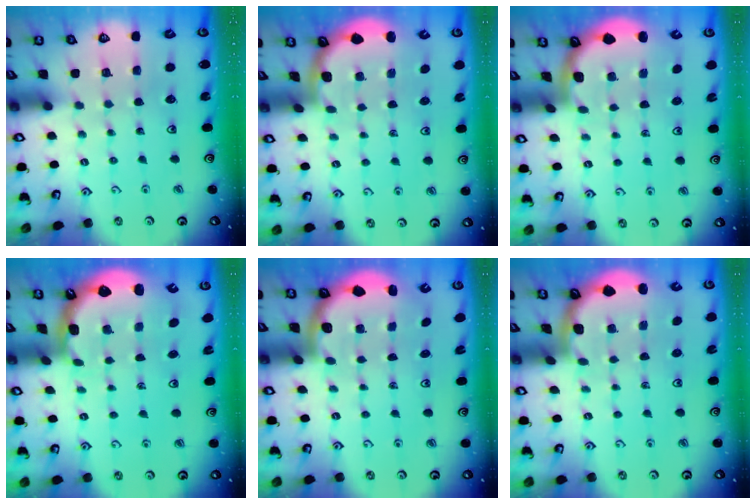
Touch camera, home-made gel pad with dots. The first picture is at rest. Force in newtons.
{"total": 1.8, "press": 1.8, "slide": 0.0}
{"total": 1.8, "press": 1.8, "slide": 0.0}
{"total": 2.7, "press": 1.5, "slide": 2.2}
{"total": 2.5, "press": 2.4, "slide": 0.7}
{"total": 1.9, "press": 1.9, "slide": 0.0}